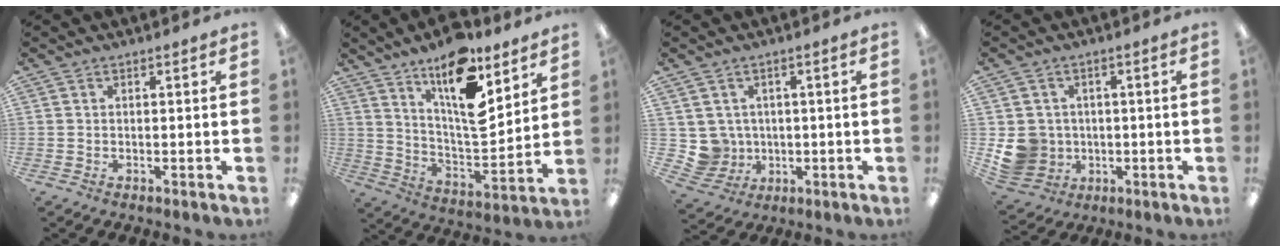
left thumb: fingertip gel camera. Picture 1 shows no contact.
{"total": 17.0, "force": [11.0, 6.0, 11.5], "torque": [-0.188, -0.071, 0.184]}
{"total": 5.3, "force": [1.1, 5.2, 0.2], "torque": [-0.026, -0.004, 0.027]}
{"total": 9.6, "force": [-1.4, 9.0, 2.9], "torque": [-0.089, 0.017, -0.014]}